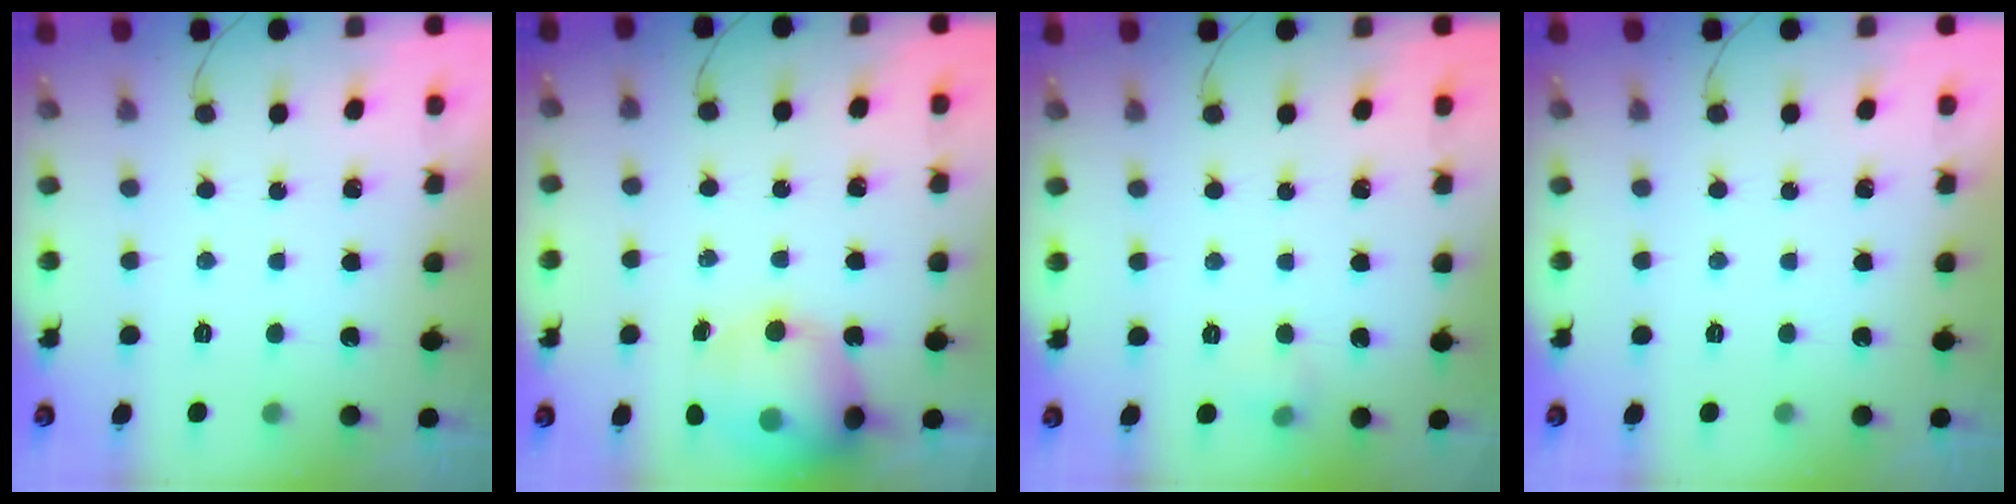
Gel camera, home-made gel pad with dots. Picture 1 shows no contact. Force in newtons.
{"total": 17.2, "press": 16.8, "slide": 3.9}
{"total": 5.0, "press": 3.7, "slide": 3.5}
{"total": 0.0}